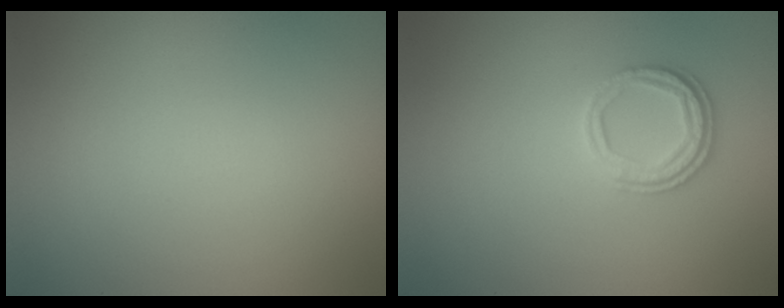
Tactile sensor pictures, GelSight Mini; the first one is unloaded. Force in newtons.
{"total": 2.5, "press": 2.3, "slide": 0.9}